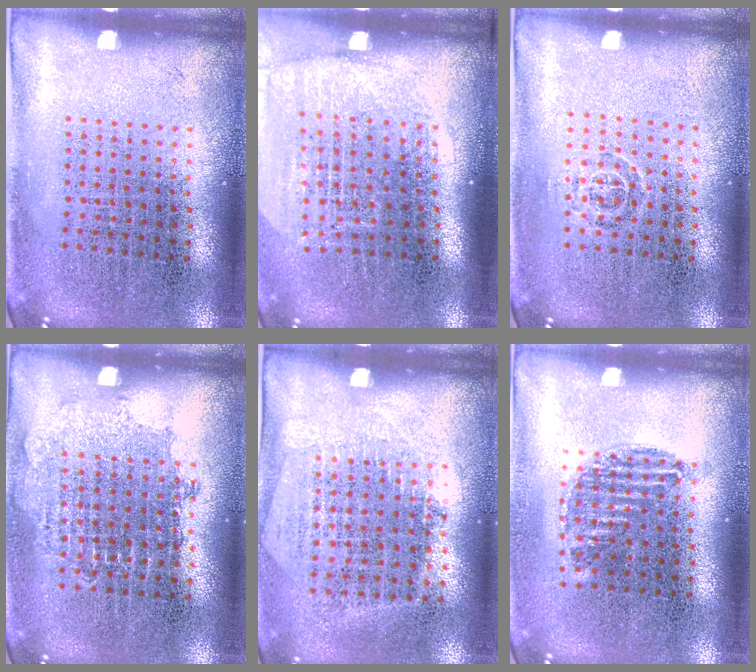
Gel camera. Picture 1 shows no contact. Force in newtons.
{"total": 1.8, "press": 1.6, "slide": 0.9}
{"total": 0.7, "press": 0.5, "slide": 0.5}
{"total": 0.8, "press": 0.8, "slide": 0.1}
{"total": 1.2, "press": 1.1, "slide": 0.5}
{"total": 0.9, "press": 0.8, "slide": 0.5}